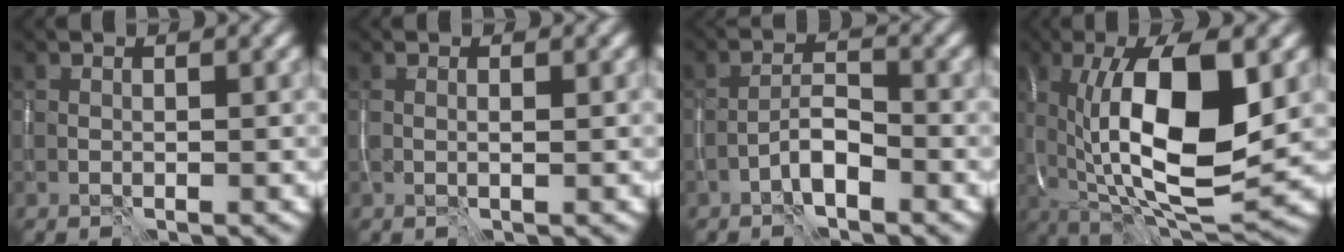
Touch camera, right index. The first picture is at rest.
{"total": 0.6, "force": [0.1, 0.0, 0.5], "torque": [-0.005, -0.003, 0.001]}
{"total": 2.5, "force": [-2.0, 0.5, 1.5], "torque": [-0.024, 0.010, -0.040]}
{"total": 13.0, "force": [1.0, 4.9, 12.0], "torque": [-0.194, -0.007, 0.016]}